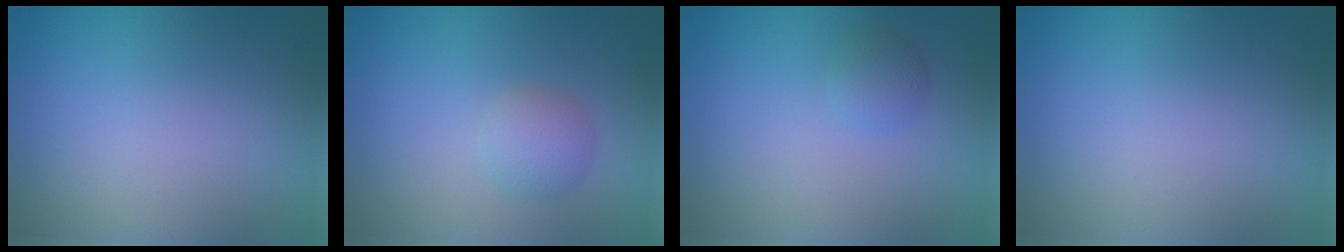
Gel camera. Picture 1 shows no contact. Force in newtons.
{"total": 2.0, "press": 2.0, "slide": 0.1}
{"total": 1.3, "press": 1.3, "slide": 0.1}
{"total": 0.0}